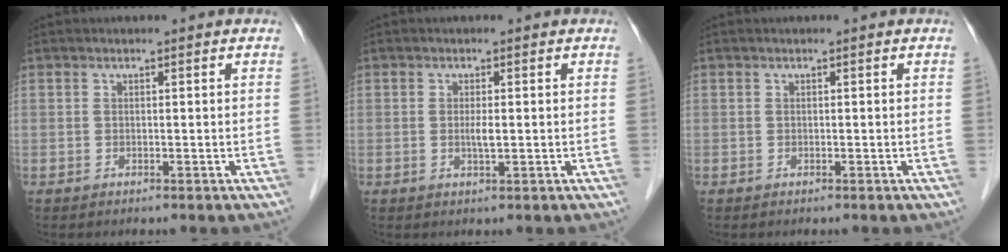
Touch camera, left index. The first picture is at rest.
{"total": 1.5, "force": [-0.3, 0.2, 1.5], "torque": [-0.031, -0.005, -0.005]}
{"total": 0.0}